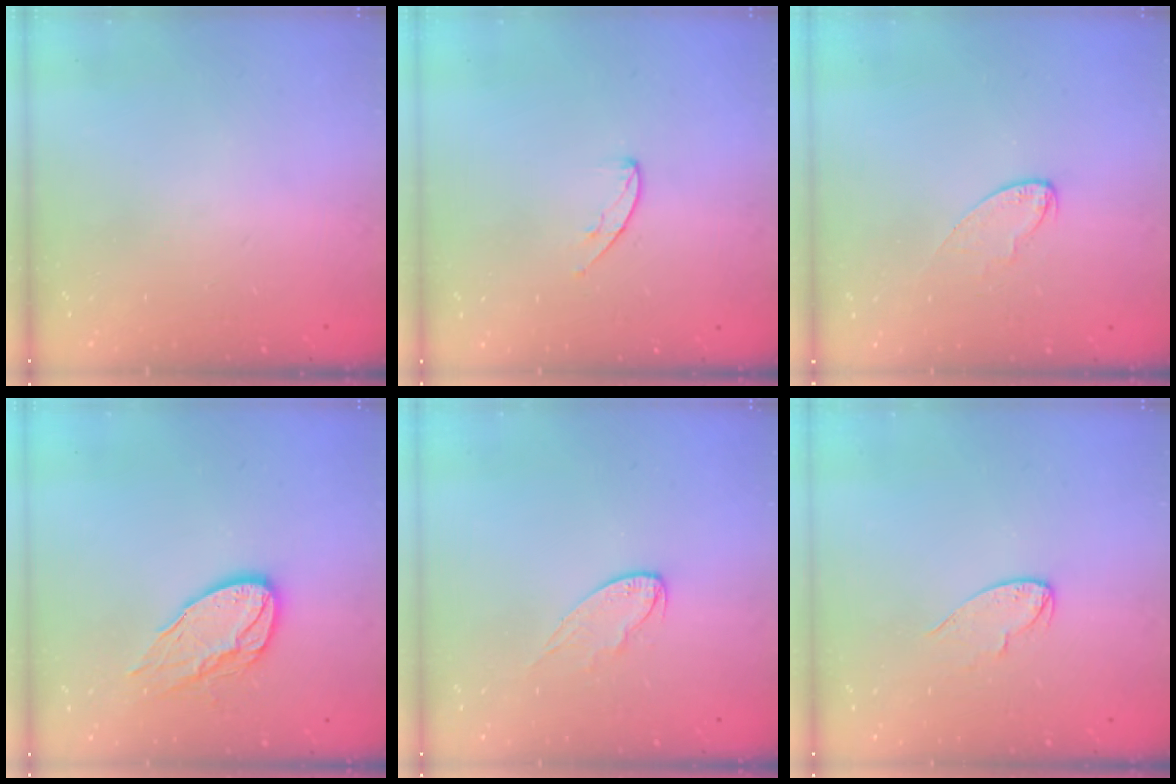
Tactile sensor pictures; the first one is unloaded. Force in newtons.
{"total": 4.9, "press": 4.9, "slide": 0.5}
{"total": 5.0, "press": 5.0, "slide": 0.4}
{"total": 11.9, "press": 11.9, "slide": 1.0}
{"total": 6.3, "press": 6.3, "slide": 0.6}
{"total": 5.6, "press": 5.6, "slide": 0.4}